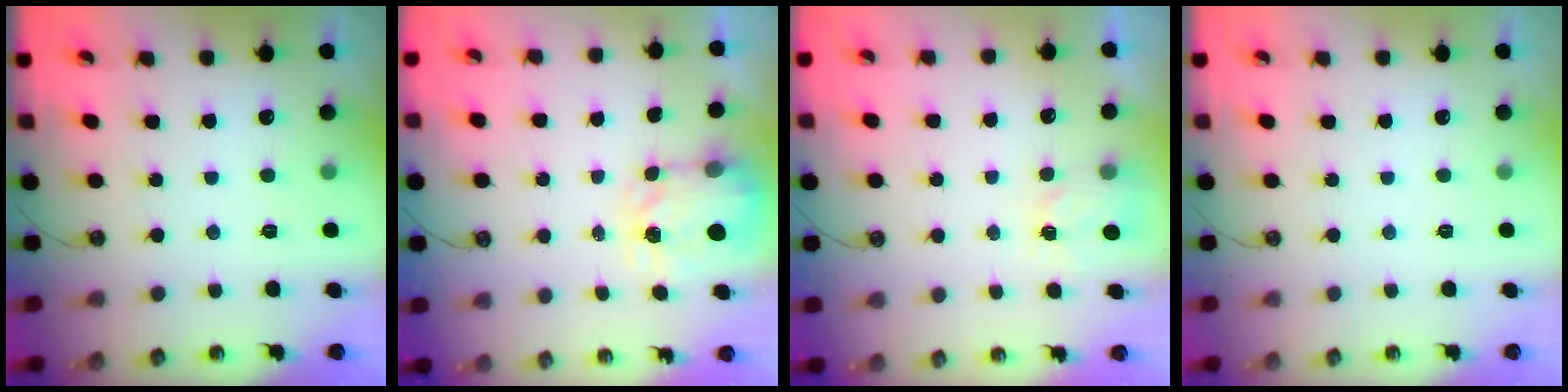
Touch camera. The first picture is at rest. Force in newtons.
{"total": 3.9, "press": 3.9, "slide": 0.6}
{"total": 2.7, "press": 2.7, "slide": 0.4}
{"total": 0.0}